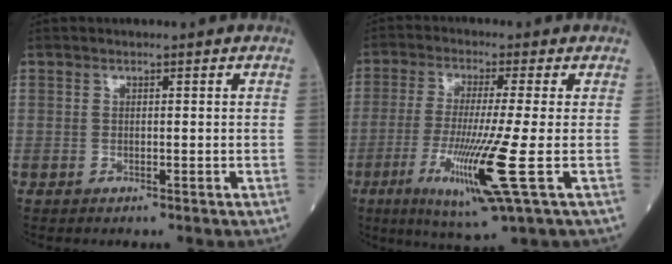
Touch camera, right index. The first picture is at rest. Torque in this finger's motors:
{"motor_torque": [2.02, -0.12, 1.05, 0.21]}